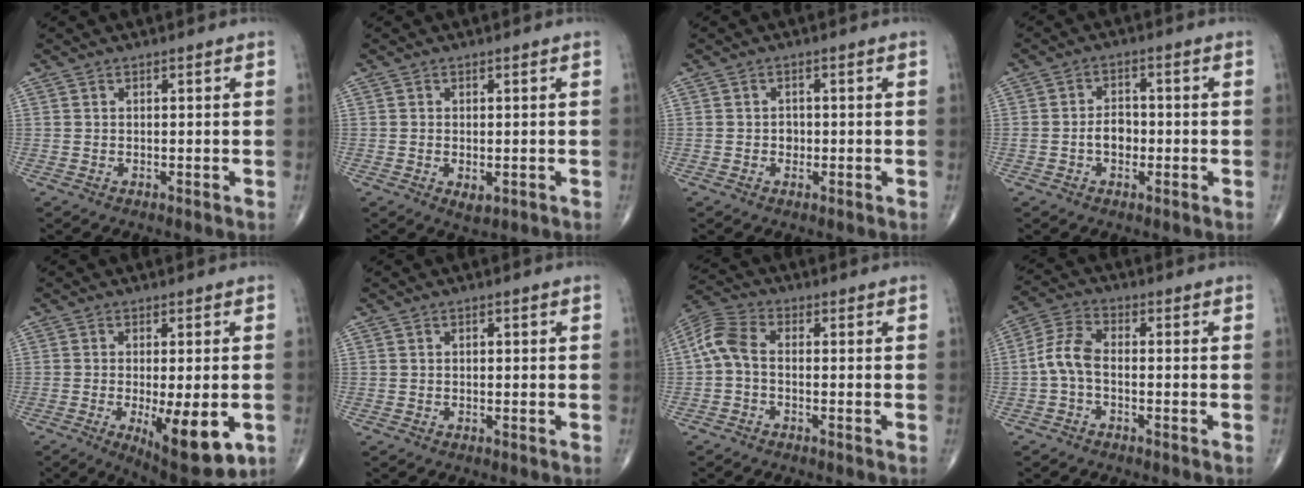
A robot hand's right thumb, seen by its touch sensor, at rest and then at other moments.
{"total": 2.2, "force": [-0.6, 1.1, 1.8], "torque": [-0.025, -0.003, -0.005]}
{"total": 1.6, "force": [-0.2, 1.4, 0.7], "torque": [-0.003, 0.005, -0.004]}
{"total": 4.1, "force": [-0.9, 2.9, 2.8], "torque": [-0.035, 0.014, -0.020]}
{"total": 12.9, "force": [-3.5, 4.1, 11.7], "torque": [-0.167, -0.020, -0.040]}
{"total": 0.8, "force": [0.2, 0.5, 0.6], "torque": [-0.006, 0.001, 0.001]}
{"total": 6.0, "force": [-0.7, 3.4, 4.9], "torque": [-0.108, 0.020, -0.028]}
{"total": 6.0, "force": [-1.2, 3.1, 4.9], "torque": [-0.106, 0.020, -0.035]}